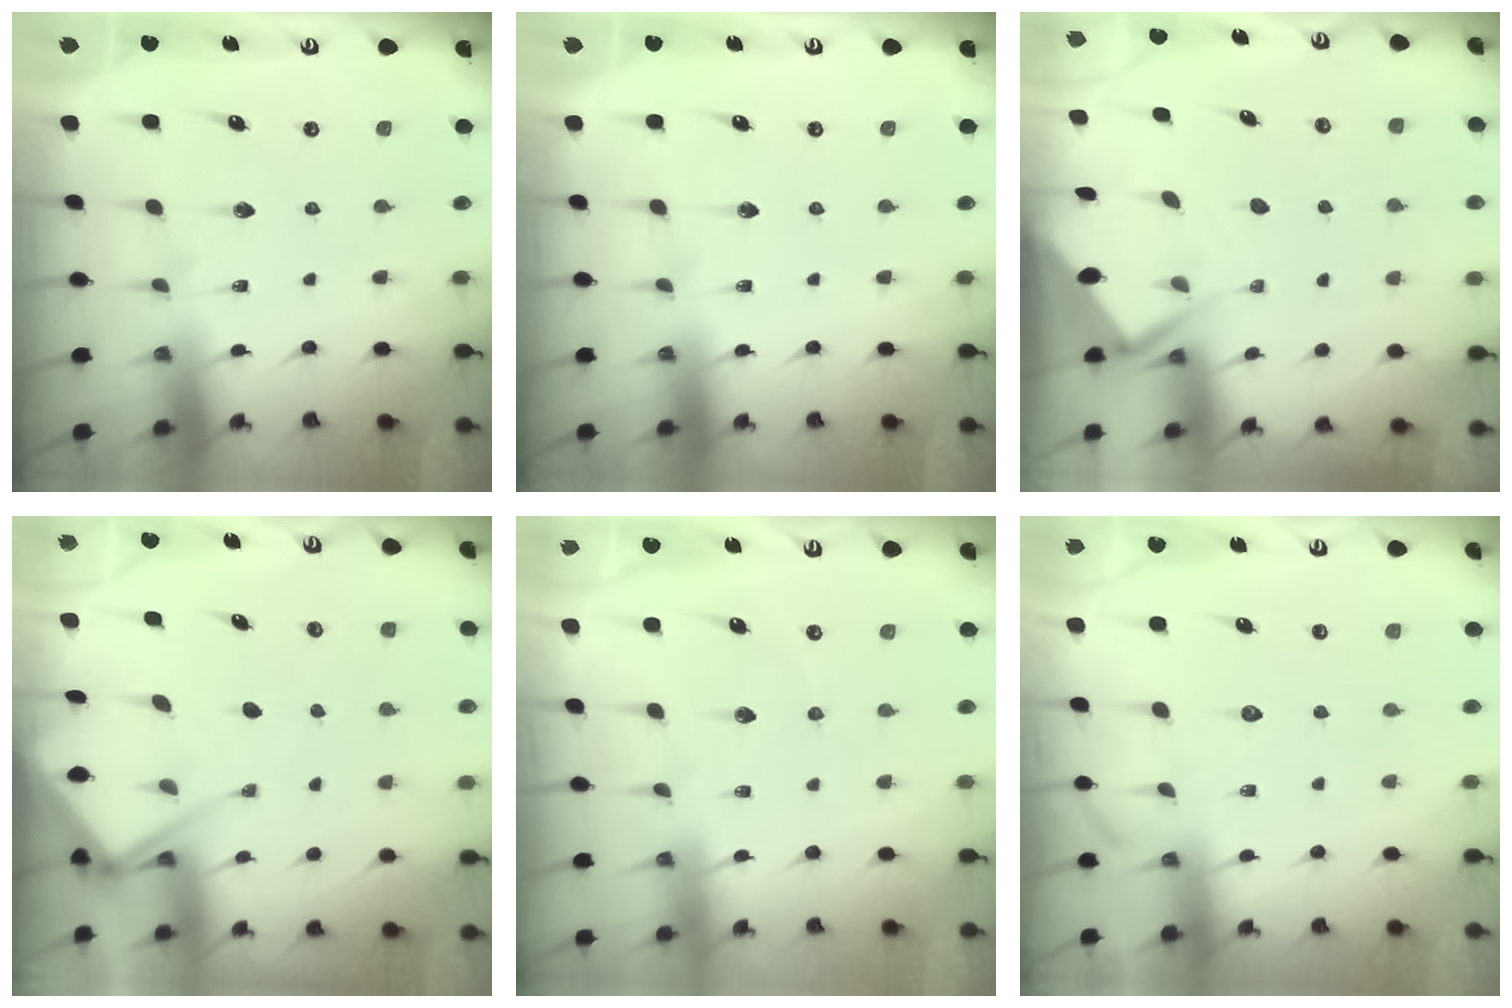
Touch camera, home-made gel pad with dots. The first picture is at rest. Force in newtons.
{"total": 0.0}
{"total": 3.7, "press": 3.7, "slide": 0.3}
{"total": 6.6, "press": 6.6, "slide": 0.6}
{"total": 1.7, "press": 1.7, "slide": 0.3}
{"total": 5.3, "press": 5.3, "slide": 0.7}